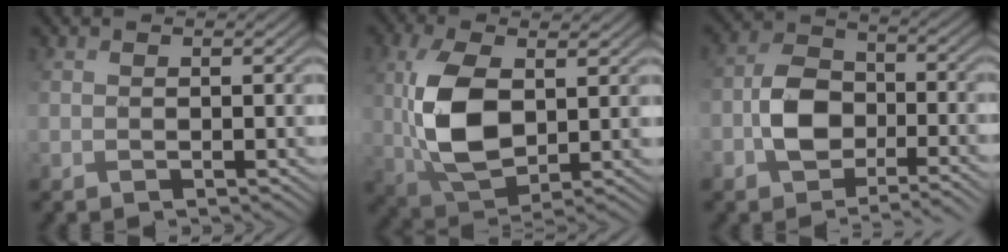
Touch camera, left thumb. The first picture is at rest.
{"total": 10.2, "force": [1.2, 5.1, 8.7], "torque": [-0.200, -0.004, 0.026]}
{"total": 6.9, "force": [-3.4, 4.1, 4.4], "torque": [-0.084, 0.006, -0.078]}